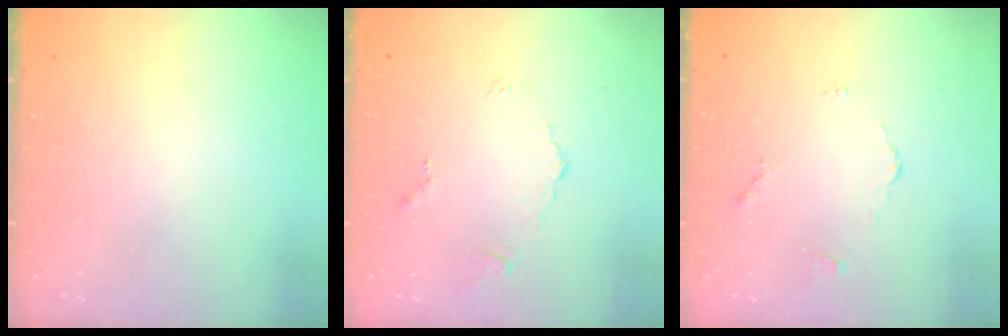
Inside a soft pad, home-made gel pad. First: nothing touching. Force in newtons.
{"total": 2.6, "press": 2.6, "slide": 0.6}
{"total": 3.3, "press": 3.3, "slide": 0.6}